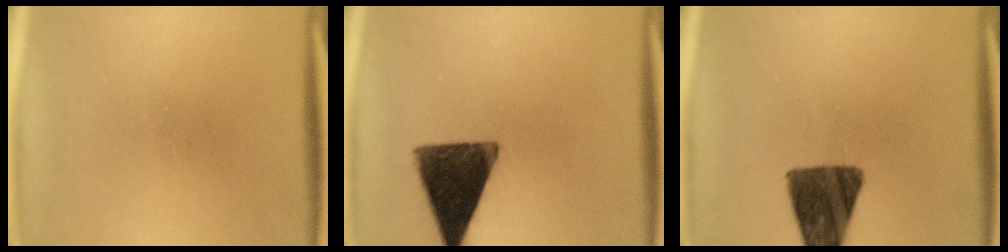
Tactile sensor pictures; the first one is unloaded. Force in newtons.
{"total": 14.1}
{"total": 12.8}